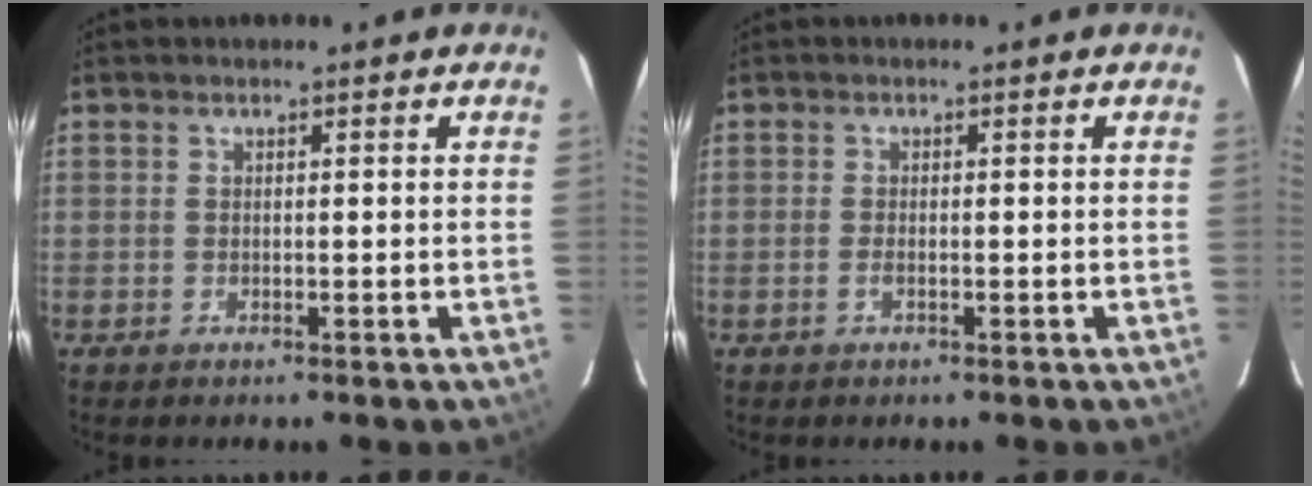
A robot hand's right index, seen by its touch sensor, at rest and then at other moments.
{"total": 1.1, "force": [-0.5, 0.4, 1.0], "torque": [-0.021, -0.001, -0.010]}